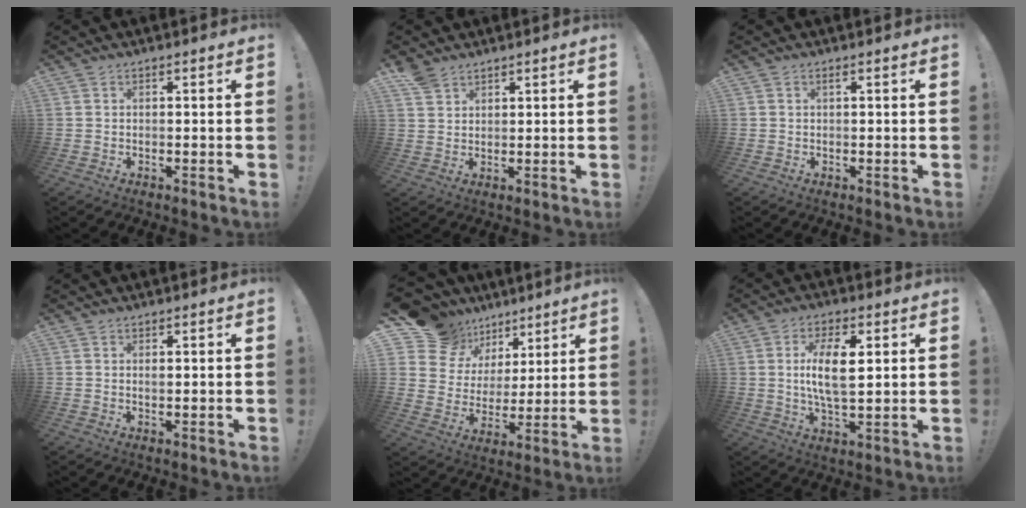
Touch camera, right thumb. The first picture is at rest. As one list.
[{"total": 4.0, "force": [3.1, 2.1, 1.4], "torque": [-0.028, -0.015, 0.060]}, {"total": 0.7, "force": [0.2, -0.2, 0.7], "torque": [-0.011, -0.001, 0.002]}, {"total": 0.6, "force": [0.1, 0.5, -0.1], "torque": [0.001, 0.000, 0.003]}, {"total": 13.8, "force": [9.1, 9.9, 3.1], "torque": [-0.064, -0.060, 0.185]}, {"total": 11.5, "force": [2.0, 4.7, 10.3], "torque": [-0.191, -0.002, 0.030]}]